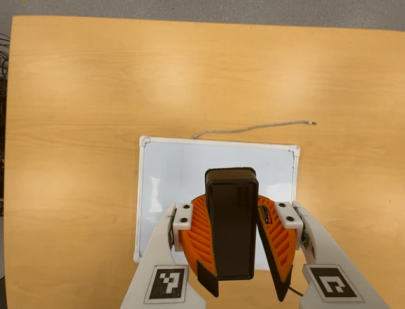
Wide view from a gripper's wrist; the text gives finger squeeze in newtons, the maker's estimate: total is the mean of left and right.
{"total": 10.9, "left": 10.4, "right": 11.4}